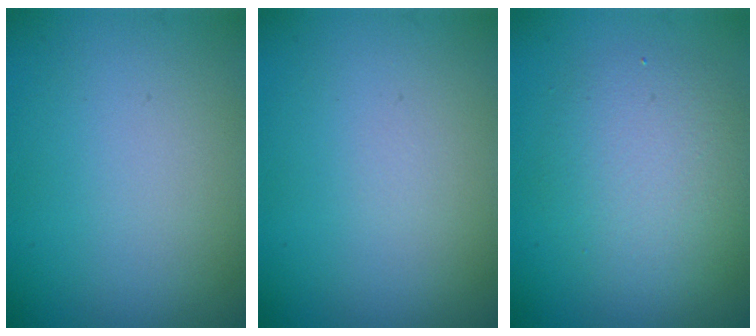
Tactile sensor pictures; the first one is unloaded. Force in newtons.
{"total": 0.0}
{"total": 4.2, "press": 4.2, "slide": 0.3}